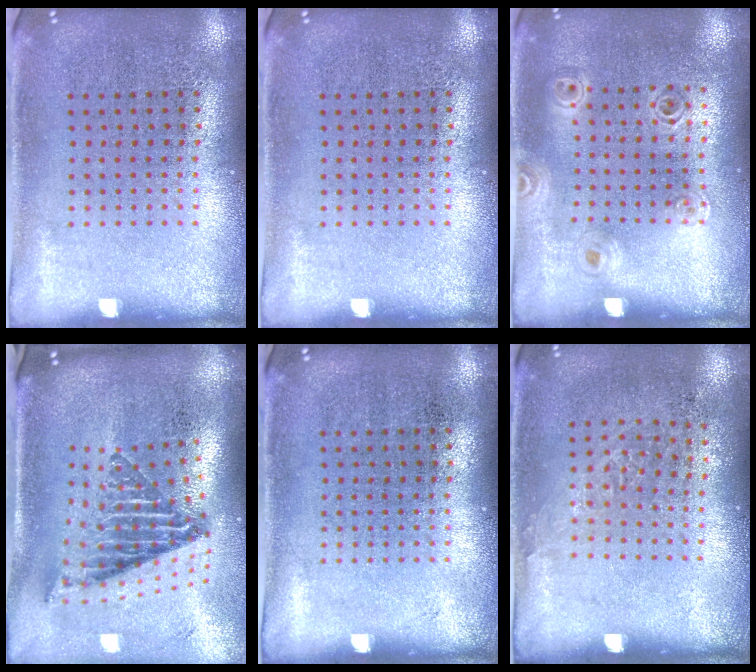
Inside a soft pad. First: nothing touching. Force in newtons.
{"total": 0.0}
{"total": 1.1, "press": 1.0, "slide": 0.3}
{"total": 2.6, "press": 1.6, "slide": 2.0}
{"total": 0.0}
{"total": 0.9, "press": 0.7, "slide": 0.5}